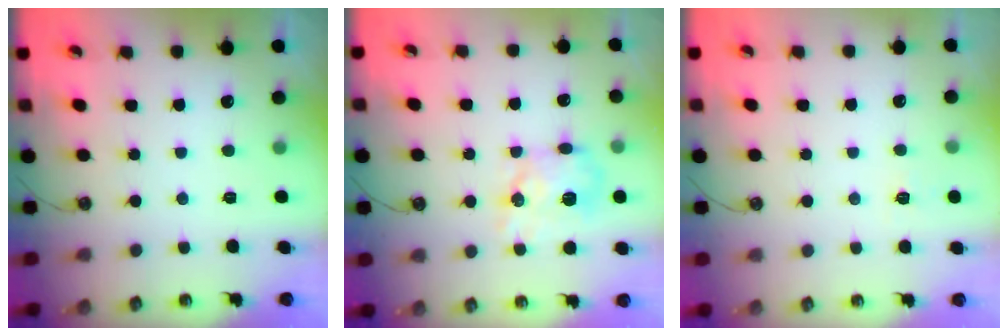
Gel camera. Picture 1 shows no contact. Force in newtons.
{"total": 11.5, "press": 11.5, "slide": 0.7}
{"total": 2.7, "press": 2.7, "slide": 0.4}